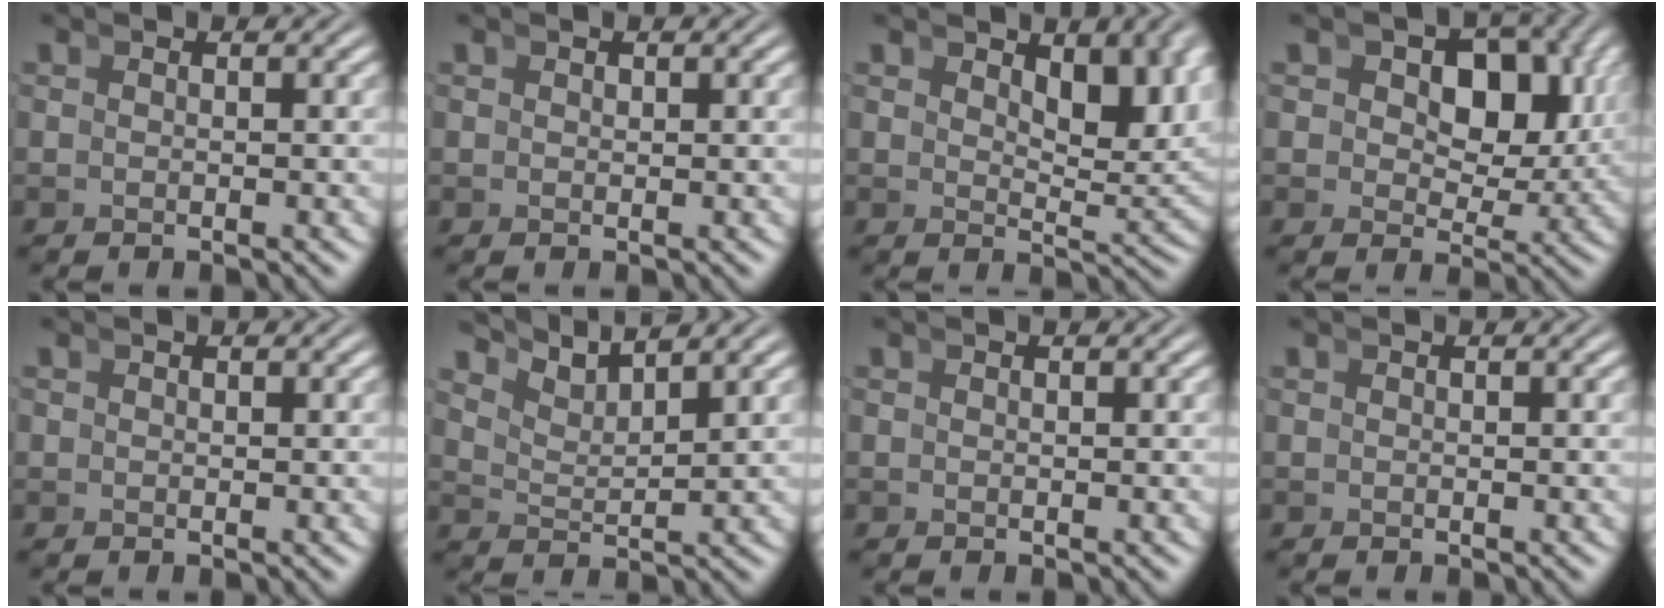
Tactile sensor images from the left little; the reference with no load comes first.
{"total": 0.0}
{"total": 3.8, "force": [2.2, 0.9, 3.0], "torque": [-0.029, -0.010, 0.039]}
{"total": 7.0, "force": [1.4, 5.3, 4.3], "torque": [-0.072, -0.012, 0.023]}
{"total": 0.5, "force": [0.1, 0.5, 0.0], "torque": [0.003, -0.003, 0.002]}
{"total": 4.6, "force": [4.2, 0.6, 1.7], "torque": [-0.037, 0.010, 0.068]}
{"total": 0.0}
{"total": 0.0}